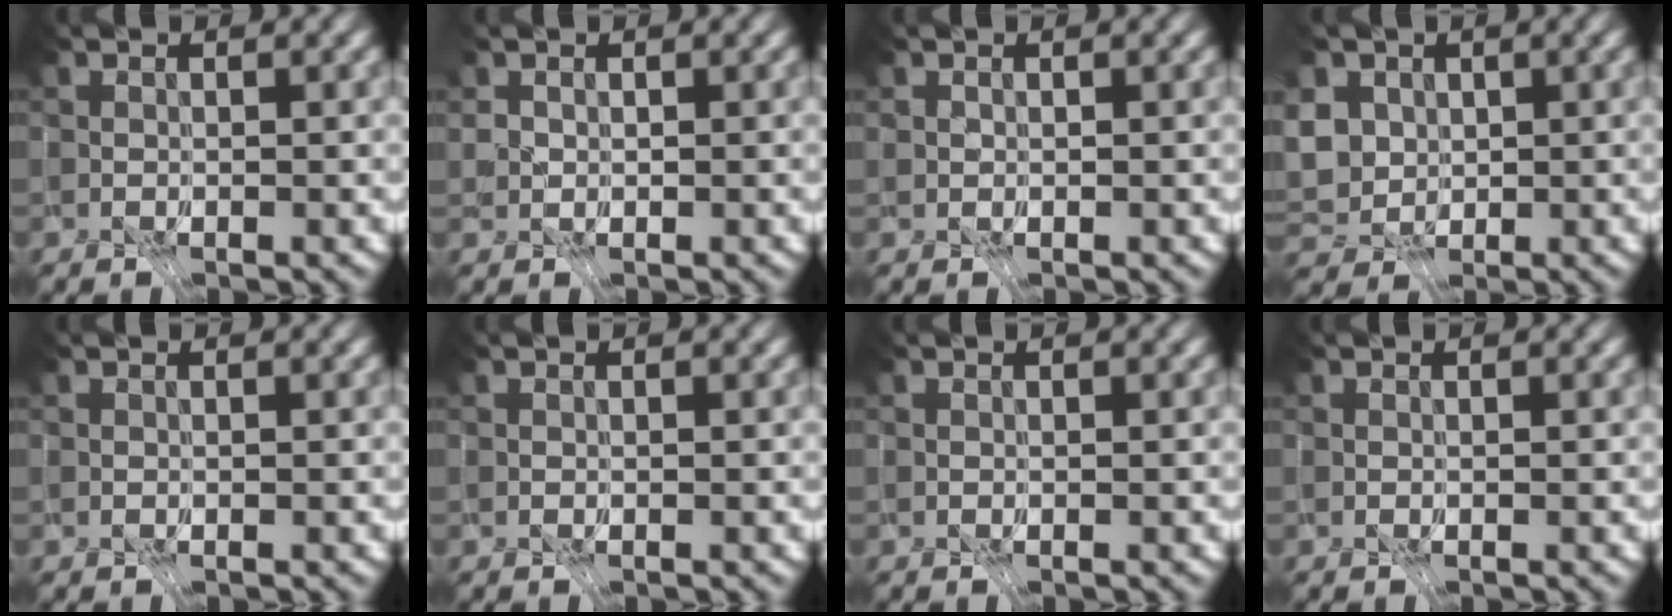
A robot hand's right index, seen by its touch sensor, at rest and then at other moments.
{"total": 0.6, "force": [0.1, -0.1, -0.6], "torque": [0.005, -0.003, 0.008]}
{"total": 1.5, "force": [0.8, 1.1, 0.6], "torque": [-0.013, 0.005, 0.008]}
{"total": 2.8, "force": [0.0, 2.1, 1.9], "torque": [-0.045, 0.001, -0.005]}
{"total": 0.0}
{"total": 0.0}
{"total": 0.0}
{"total": 0.0}